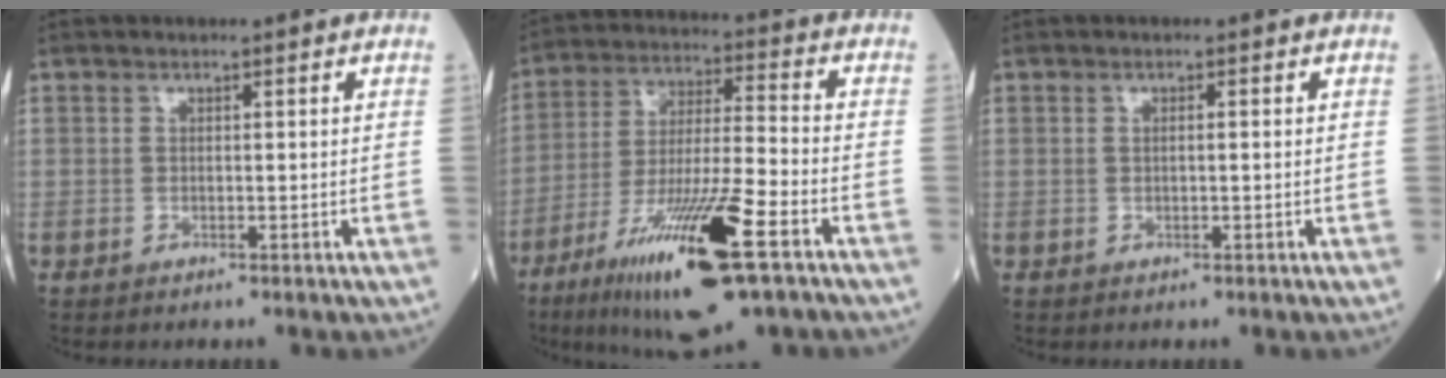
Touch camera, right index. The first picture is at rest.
{"total": 18.8, "force": [-9.7, 1.9, 16.0], "torque": [-0.297, -0.041, -0.169]}
{"total": 0.9, "force": [0.1, 0.1, 0.9], "torque": [-0.015, 0.001, 0.002]}